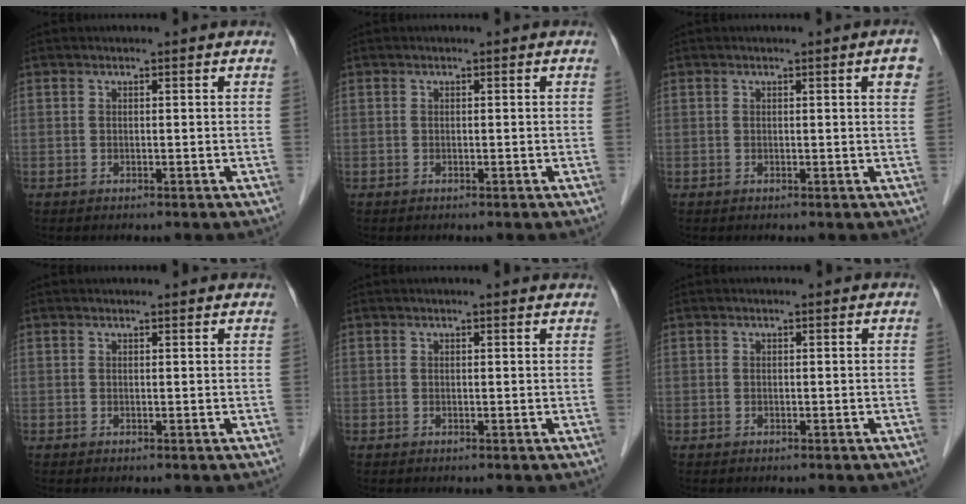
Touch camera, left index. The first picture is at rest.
{"total": 0.0}
{"total": 2.0, "force": [0.8, 0.1, 1.8], "torque": [-0.020, 0.002, 0.009]}
{"total": 2.4, "force": [2.3, 0.5, 0.6], "torque": [-0.014, 0.019, 0.023]}
{"total": 2.2, "force": [2.1, 0.1, 0.6], "torque": [-0.012, 0.007, 0.017]}
{"total": 0.0}